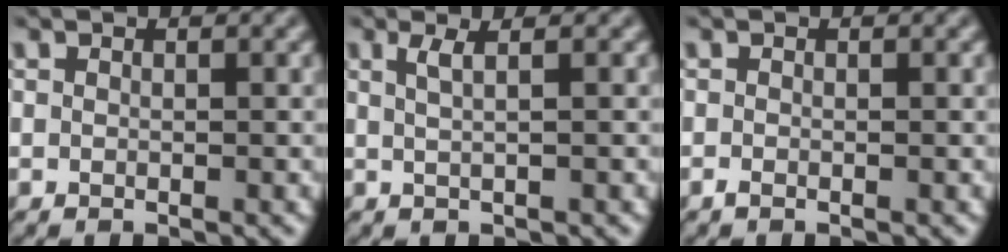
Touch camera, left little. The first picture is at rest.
{"total": 1.6, "force": [0.6, 0.2, 1.5], "torque": [-0.027, 0.005, 0.008]}
{"total": 0.5, "force": [-0.3, 0.2, 0.3], "torque": [-0.008, -0.001, -0.008]}